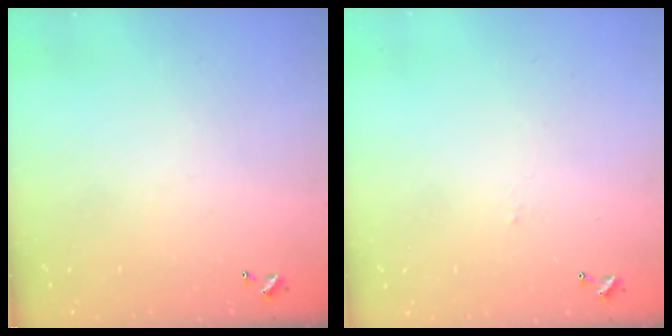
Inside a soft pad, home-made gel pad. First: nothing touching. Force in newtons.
{"total": 2.1, "press": 2.1, "slide": 0.2}